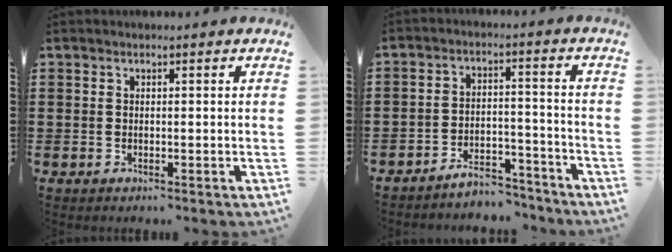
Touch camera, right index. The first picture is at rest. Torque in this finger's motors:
{"motor_torque": [-0.39, 0.49, -0.02, -0.09]}